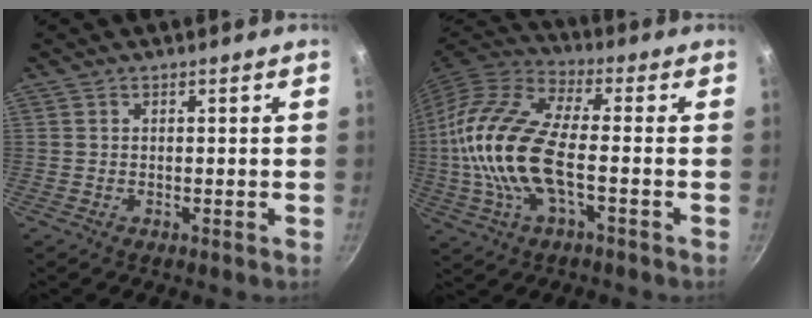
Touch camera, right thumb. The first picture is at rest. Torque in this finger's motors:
{"motor_torque": [-0.37, 1.68, 2.19, -0.57, 0.81]}